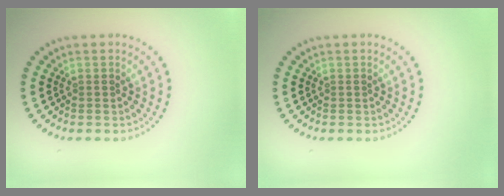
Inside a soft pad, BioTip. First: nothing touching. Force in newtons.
{"total": 0.0}